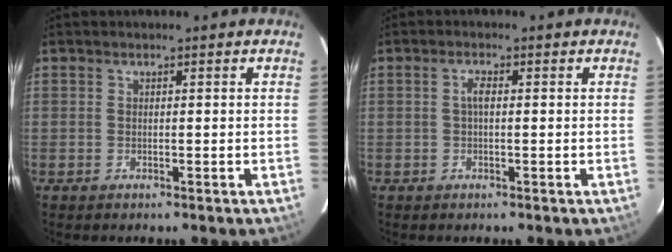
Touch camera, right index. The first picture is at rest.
{"total": 1.6, "force": [0.1, 0.6, 1.5], "torque": [-0.031, 0.005, 0.000]}